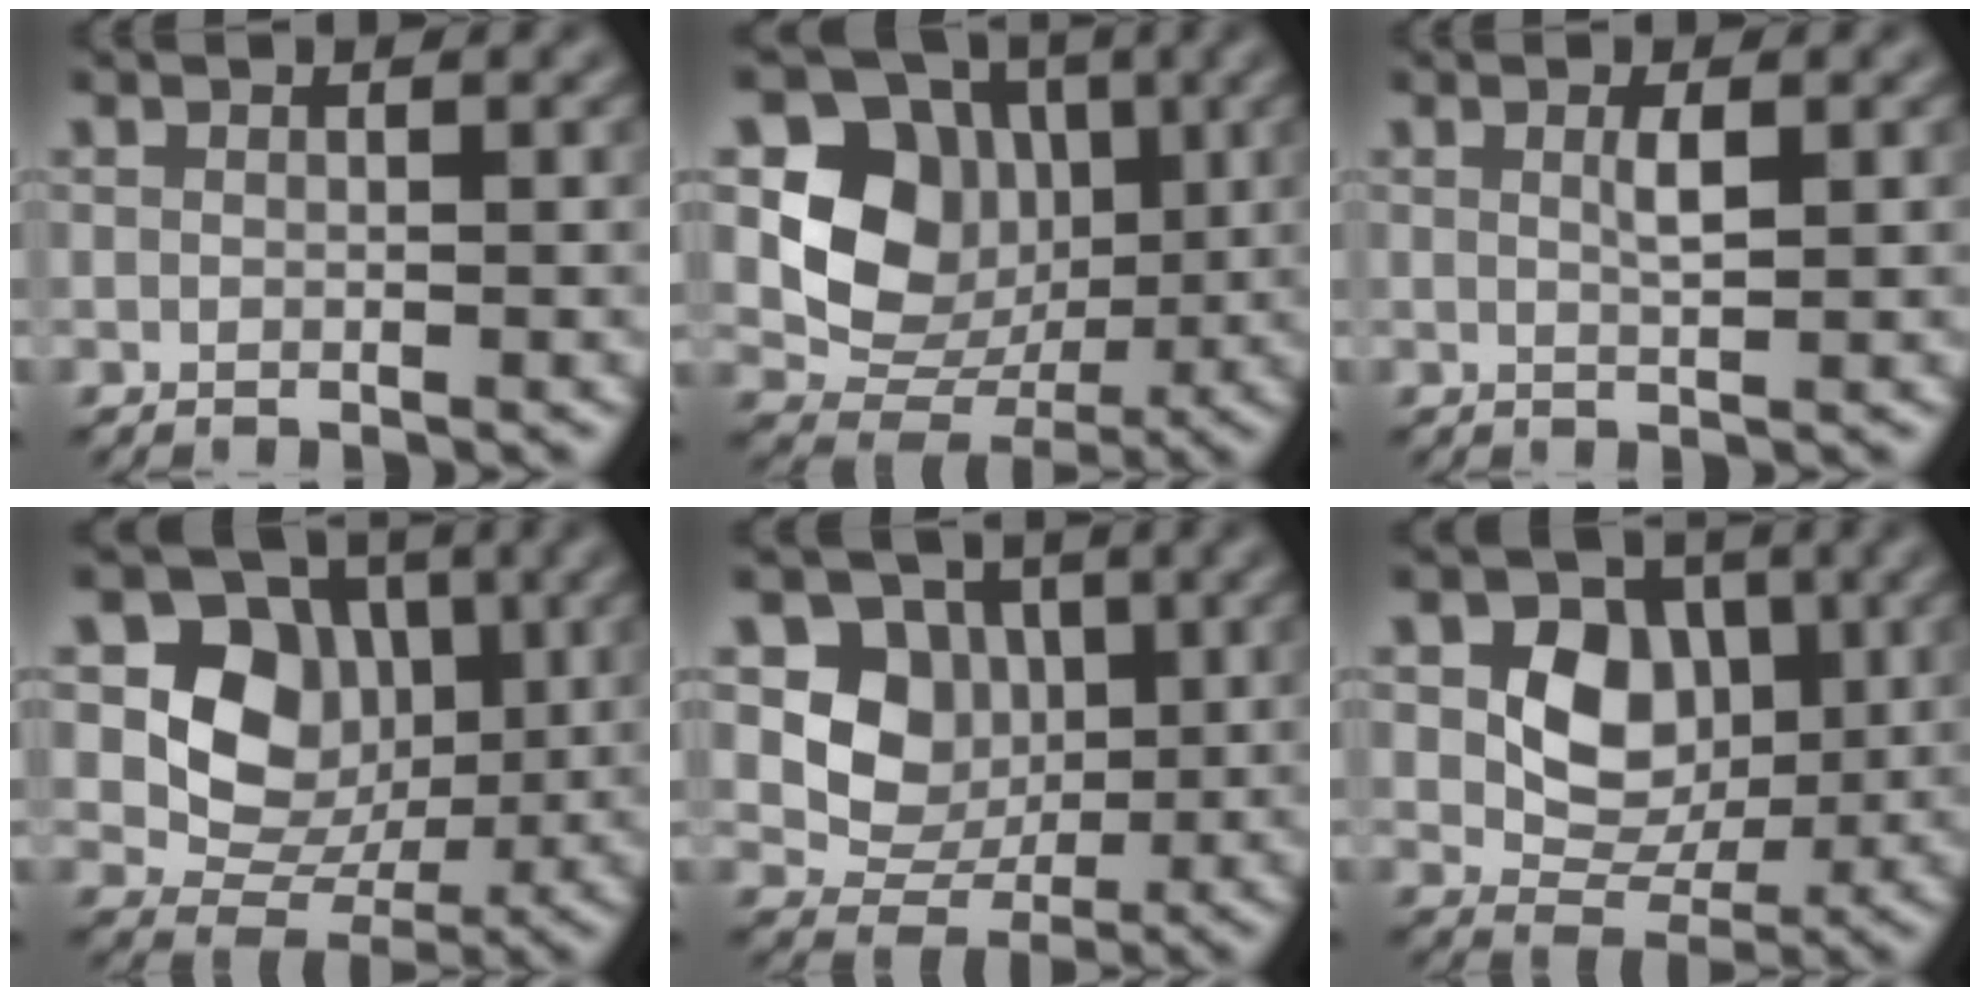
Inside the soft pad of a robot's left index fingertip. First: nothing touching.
{"total": 7.6, "force": [1.3, 6.4, 3.7], "torque": [-0.051, -0.008, 0.017]}
{"total": 1.3, "force": [0.4, 0.2, 1.2], "torque": [-0.024, 0.002, 0.006]}
{"total": 6.7, "force": [1.1, 5.6, 3.5], "torque": [-0.047, -0.005, 0.010]}
{"total": 5.1, "force": [0.8, 4.4, 2.3], "torque": [-0.032, -0.003, 0.006]}
{"total": 5.9, "force": [0.9, 4.6, 3.6], "torque": [-0.055, -0.001, 0.010]}